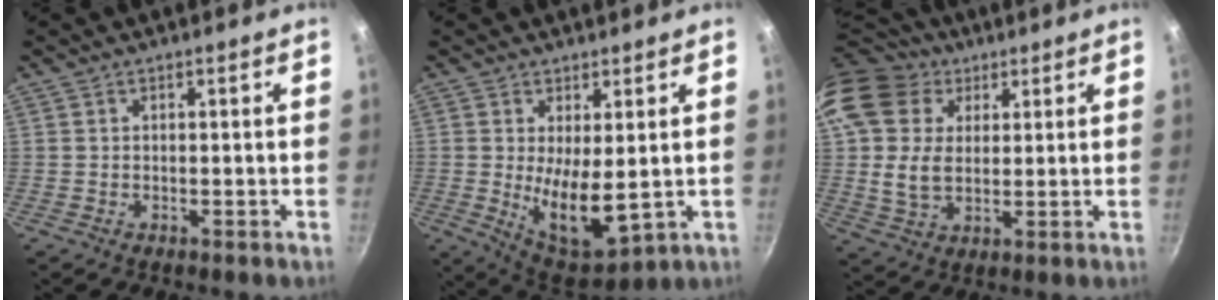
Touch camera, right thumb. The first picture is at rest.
{"total": 10.9, "force": [0.2, 4.6, 9.9], "torque": [-0.149, -0.030, 0.023]}
{"total": 16.6, "force": [6.1, 12.3, 9.3], "torque": [-0.160, -0.004, 0.109]}